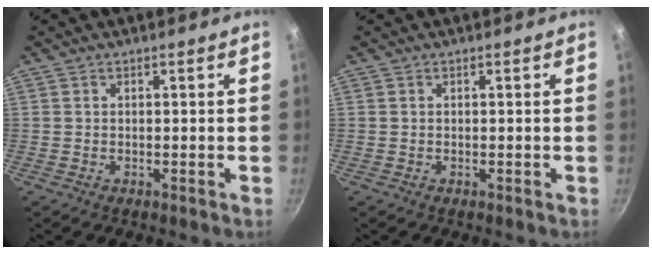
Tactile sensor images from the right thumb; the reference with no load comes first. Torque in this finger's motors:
{"motor_torque": [-0.28, 0.29, 0.00, 0.00, -0.02]}